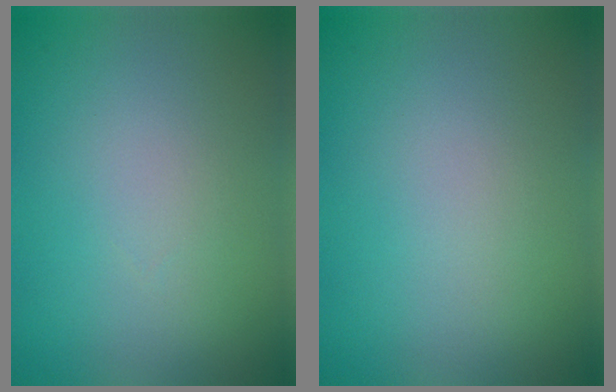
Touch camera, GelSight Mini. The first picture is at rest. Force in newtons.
{"total": 0.0}